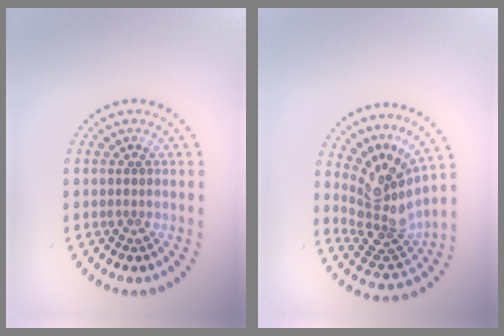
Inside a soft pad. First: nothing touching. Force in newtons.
{"total": 4.6, "press": 3.1, "slide": 3.4}